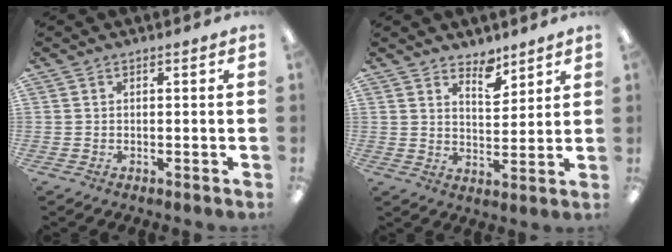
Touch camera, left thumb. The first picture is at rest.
{"total": 6.0, "force": [5.1, 2.6, 1.9], "torque": [-0.012, -0.036, 0.088]}